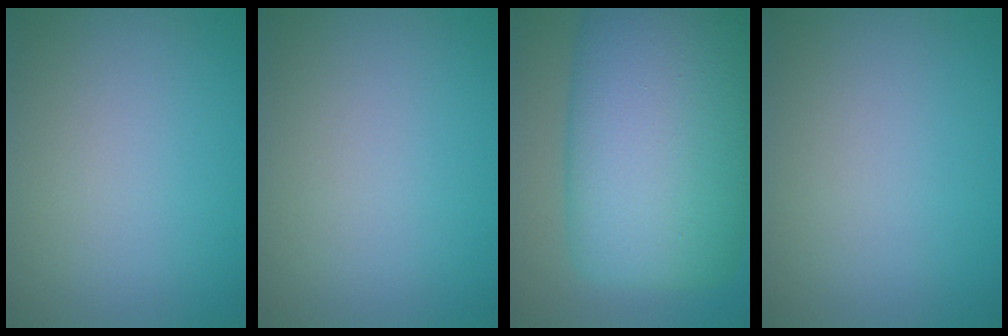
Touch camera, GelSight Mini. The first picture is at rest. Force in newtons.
{"total": 0.0}
{"total": 17.6, "press": 17.6, "slide": 0.1}
{"total": 0.0}